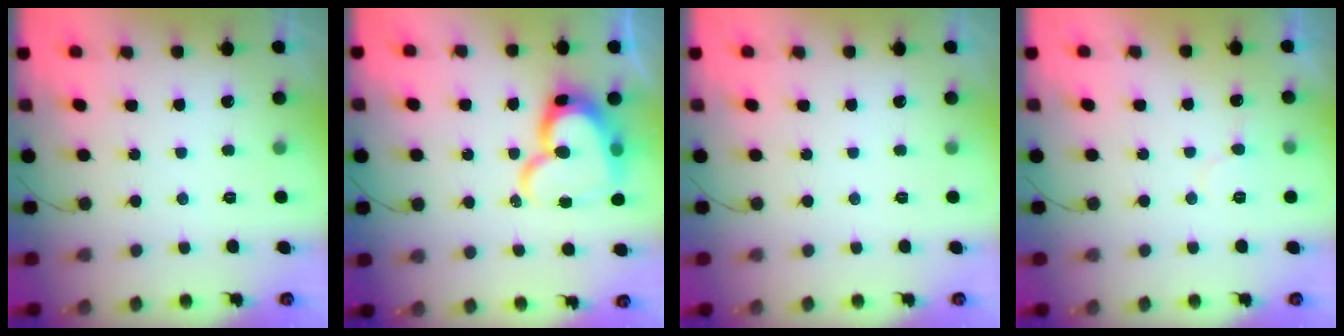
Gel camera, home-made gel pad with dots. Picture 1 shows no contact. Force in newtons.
{"total": 17.1, "press": 17.0, "slide": 1.8}
{"total": 0.0}
{"total": 5.7, "press": 5.7, "slide": 0.4}